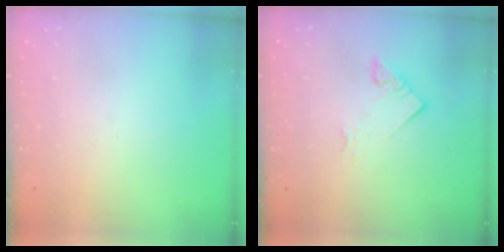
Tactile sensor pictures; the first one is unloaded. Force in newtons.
{"total": 3.6, "press": 3.6, "slide": 0.5}